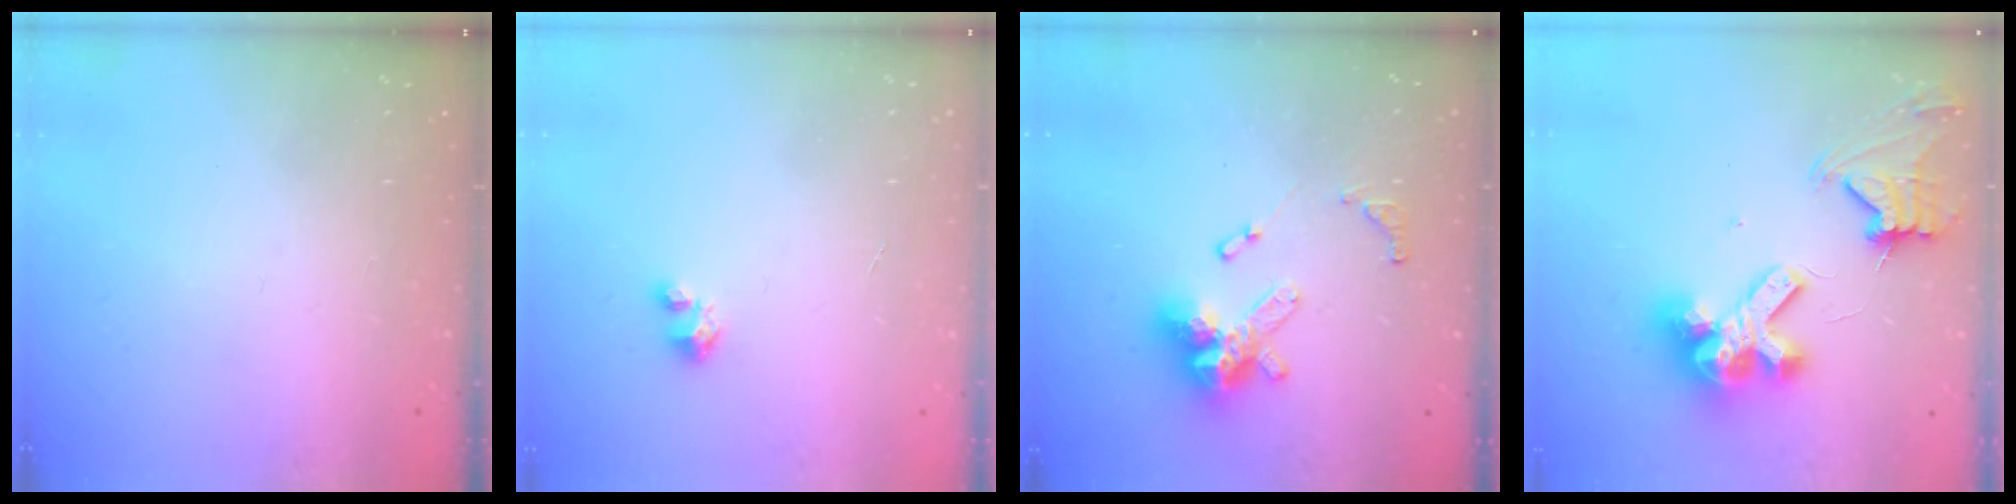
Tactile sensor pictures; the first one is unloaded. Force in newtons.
{"total": 1.7, "press": 1.7, "slide": 0.1}
{"total": 15.2, "press": 15.1, "slide": 1.3}
{"total": 15.0, "press": 14.9, "slide": 1.8}